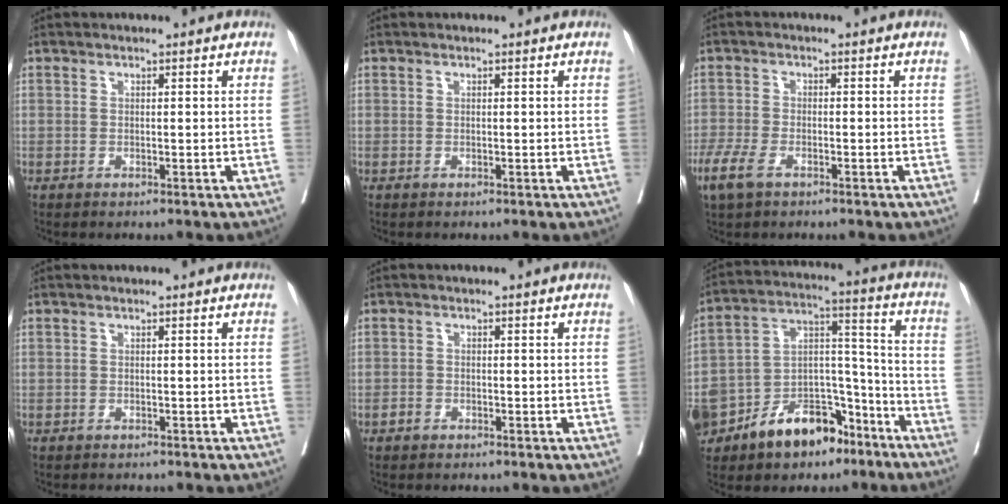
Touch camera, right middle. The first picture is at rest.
{"total": 0.0}
{"total": 3.9, "force": [-3.2, 0.5, 2.3], "torque": [-0.056, -0.006, -0.070]}
{"total": 1.1, "force": [-1.0, 0.3, 0.2], "torque": [-0.007, 0.000, -0.014]}
{"total": 0.9, "force": [-0.7, 0.5, 0.3], "torque": [-0.004, 0.004, -0.013]}
{"total": 23.0, "force": [-14.3, 12.6, 12.8], "torque": [-0.295, 0.019, -0.239]}